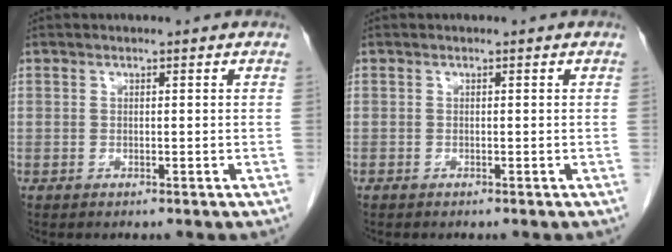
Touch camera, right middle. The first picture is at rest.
{"total": 0.0}